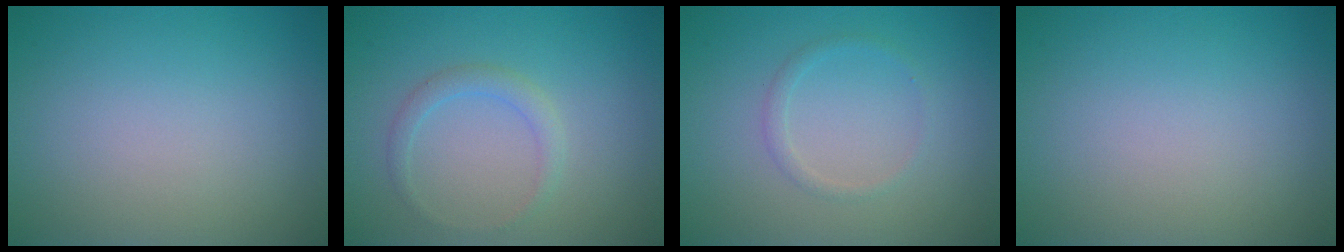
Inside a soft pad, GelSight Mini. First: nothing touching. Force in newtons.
{"total": 1.6, "press": 1.6, "slide": 0.2}
{"total": 1.0, "press": 1.0, "slide": 0.1}
{"total": 0.0}